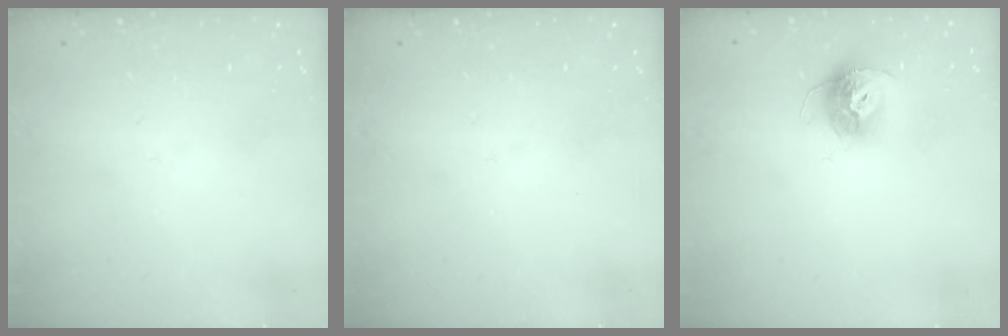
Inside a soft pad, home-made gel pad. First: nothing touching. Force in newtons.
{"total": 0.0}
{"total": 11.2, "press": 11.2, "slide": 0.8}